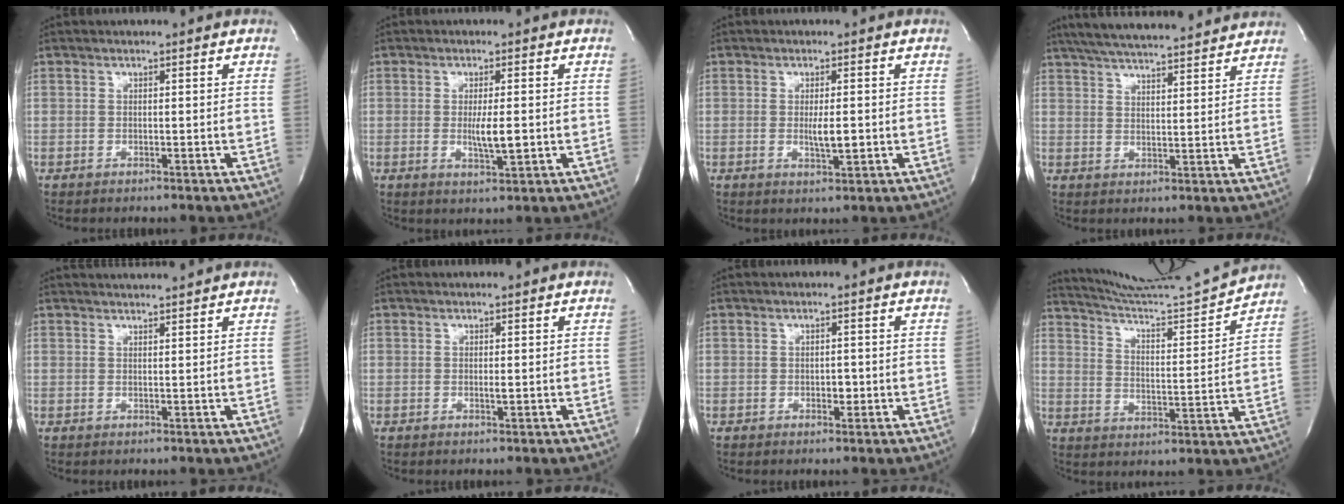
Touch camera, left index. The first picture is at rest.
{"total": 3.9, "force": [-0.4, 0.6, 3.8], "torque": [-0.071, -0.007, -0.003]}
{"total": 3.0, "force": [-0.3, 0.5, 3.0], "torque": [-0.054, -0.006, -0.002]}
{"total": 18.1, "force": [16.2, 2.2, 7.6], "torque": [-0.131, 0.036, 0.232]}
{"total": 3.8, "force": [3.7, -0.6, 0.7], "torque": [-0.011, 0.012, 0.054]}
{"total": 0.6, "force": [0.2, 0.0, 0.6], "torque": [-0.012, -0.001, 0.003]}
{"total": 1.1, "force": [-0.2, 0.7, 0.8], "torque": [-0.010, 0.001, -0.002]}
{"total": 15.0, "force": [14.5, -2.1, 3.0], "torque": [-0.060, -0.041, 0.226]}